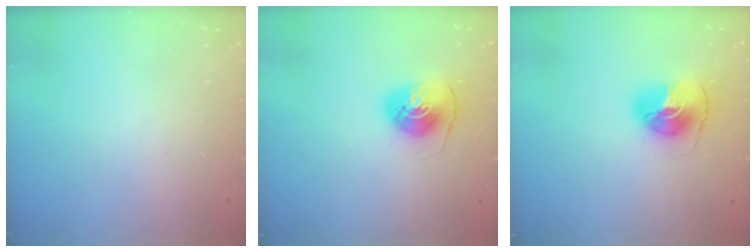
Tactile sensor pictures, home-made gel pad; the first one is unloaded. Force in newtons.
{"total": 8.8, "press": 8.7, "slide": 0.7}
{"total": 8.2, "press": 8.1, "slide": 1.3}